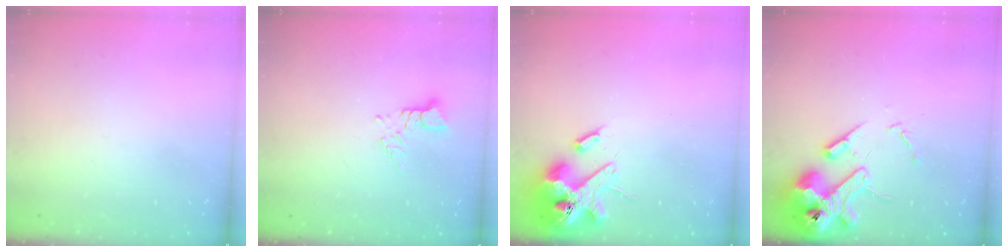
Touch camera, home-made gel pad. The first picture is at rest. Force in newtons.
{"total": 2.8, "press": 2.8, "slide": 0.5}
{"total": 14.5, "press": 14.3, "slide": 2.3}
{"total": 15.0, "press": 14.8, "slide": 2.3}